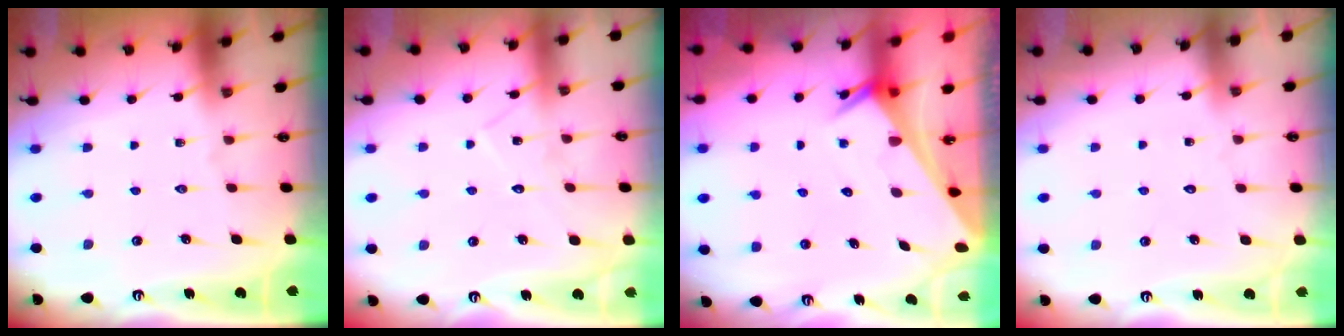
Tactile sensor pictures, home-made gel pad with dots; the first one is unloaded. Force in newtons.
{"total": 7.9, "press": 7.9, "slide": 0.5}
{"total": 2.7, "press": 2.7, "slide": 0.1}
{"total": 2.8, "press": 2.8, "slide": 0.2}